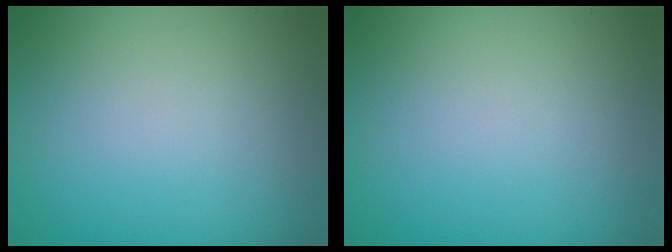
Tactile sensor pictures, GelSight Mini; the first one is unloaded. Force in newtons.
{"total": 0.0}